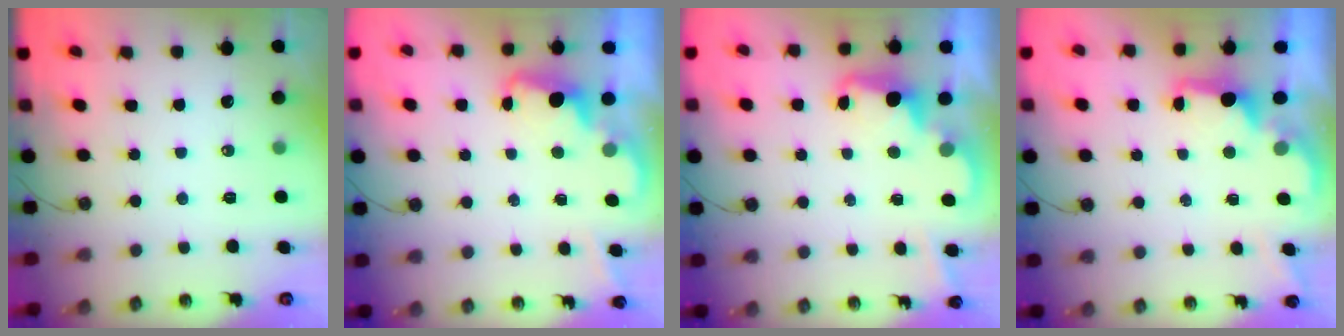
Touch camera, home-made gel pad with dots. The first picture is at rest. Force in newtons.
{"total": 1.9, "press": 1.9, "slide": 0.6}
{"total": 2.4, "press": 2.3, "slide": 0.5}
{"total": 2.1, "press": 1.9, "slide": 0.8}